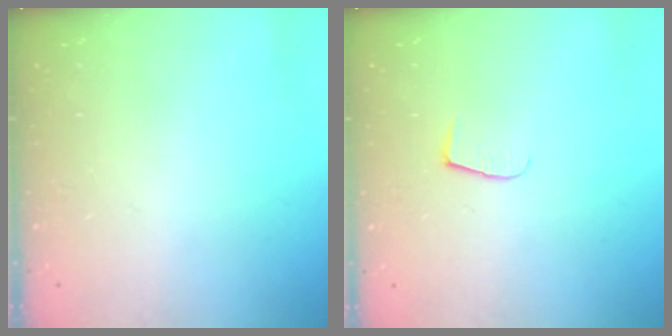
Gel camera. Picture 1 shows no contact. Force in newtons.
{"total": 5.3, "press": 5.2, "slide": 0.4}